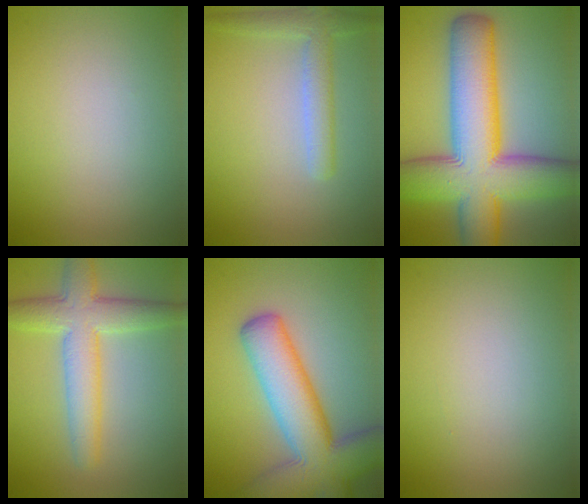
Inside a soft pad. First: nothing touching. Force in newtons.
{"total": 3.0, "press": 3.0, "slide": 0.1}
{"total": 14.5, "press": 14.5, "slide": 0.4}
{"total": 5.9, "press": 5.9, "slide": 0.3}
{"total": 11.3, "press": 11.2, "slide": 0.8}
{"total": 0.0}